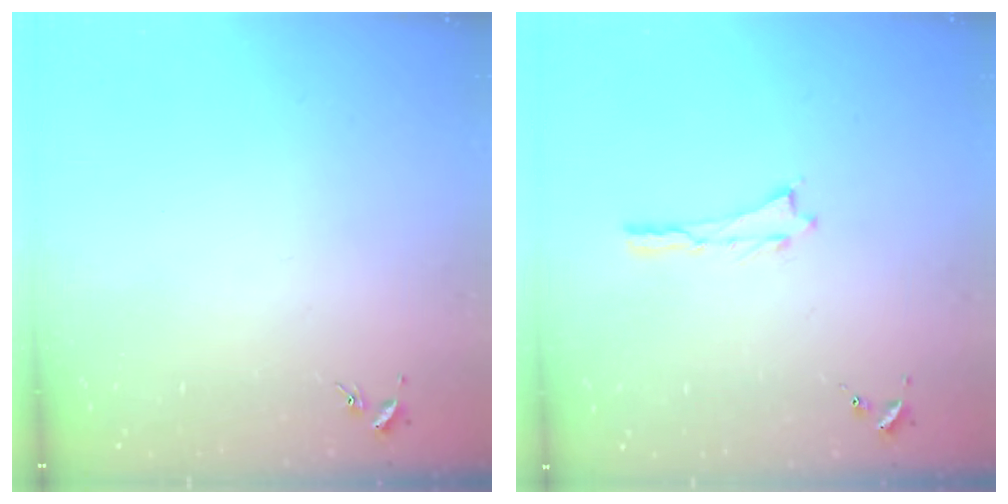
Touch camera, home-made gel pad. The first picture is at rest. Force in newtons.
{"total": 0.0}